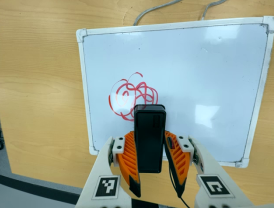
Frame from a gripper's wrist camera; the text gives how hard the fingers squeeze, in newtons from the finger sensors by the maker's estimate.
{"total": 4.3, "left": 2.7, "right": 6.0}